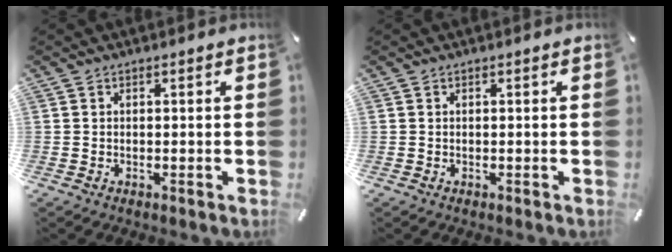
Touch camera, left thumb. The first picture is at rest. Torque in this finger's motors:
{"motor_torque": [0.00, 0.00, -0.04, 0.03, 0.00]}